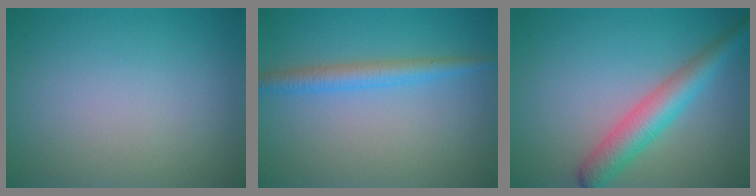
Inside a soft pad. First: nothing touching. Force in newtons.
{"total": 2.7, "press": 2.7, "slide": 0.0}
{"total": 4.5, "press": 4.5, "slide": 0.2}